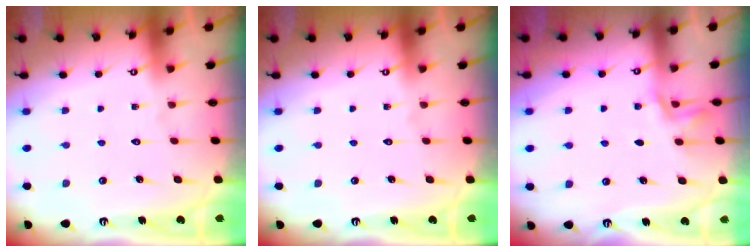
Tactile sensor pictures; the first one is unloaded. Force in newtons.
{"total": 0.0}
{"total": 1.6, "press": 1.5, "slide": 0.6}